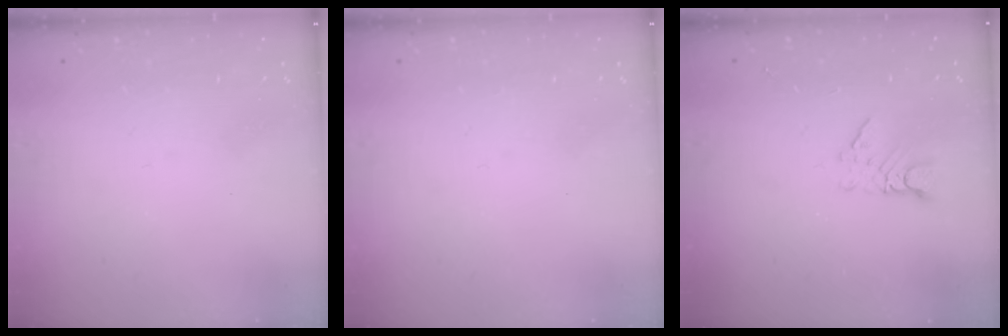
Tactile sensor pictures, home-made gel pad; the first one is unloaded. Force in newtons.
{"total": 0.0}
{"total": 3.5, "press": 3.5, "slide": 0.4}